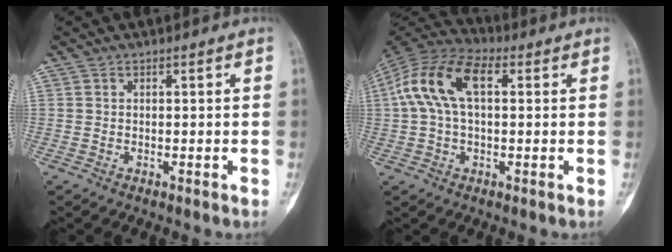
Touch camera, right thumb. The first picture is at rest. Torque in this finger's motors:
{"motor_torque": [0.72, 1.80, 0.79, -0.60, 0.16]}